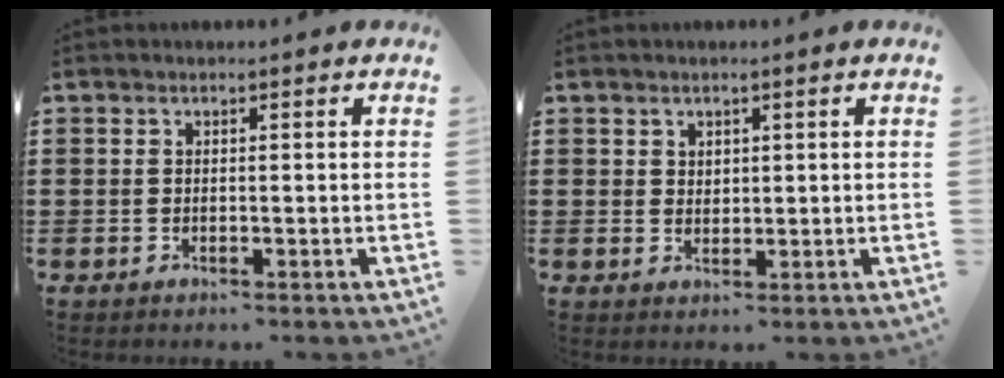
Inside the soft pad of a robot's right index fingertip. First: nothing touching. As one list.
[{"total": 1.6, "force": [1.1, 1.2, 0.2], "torque": [-0.007, 0.005, 0.022]}]